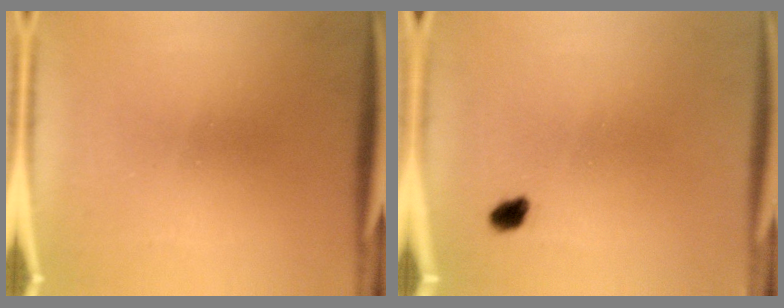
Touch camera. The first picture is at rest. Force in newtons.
{"total": 1.9}